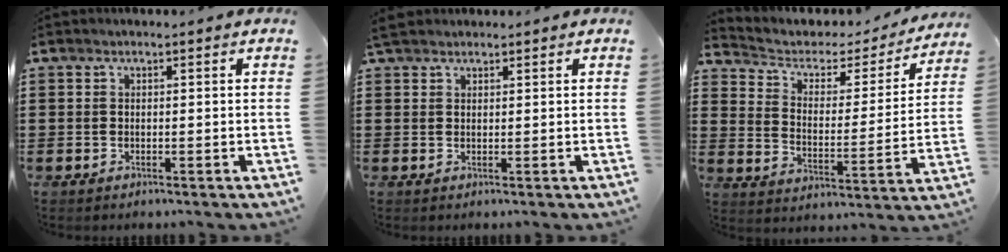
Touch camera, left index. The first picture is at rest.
{"total": 2.0, "force": [1.8, 0.7, 0.7], "torque": [-0.019, 0.005, 0.035]}
{"total": 3.3, "force": [2.1, 2.3, 1.1], "torque": [-0.042, -0.011, 0.028]}